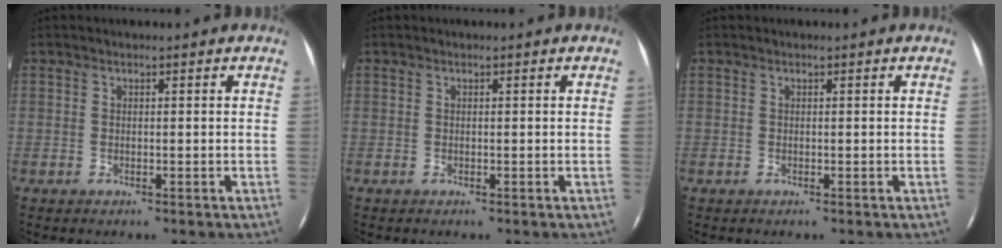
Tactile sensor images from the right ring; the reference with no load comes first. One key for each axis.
{"total": 0.0}
{"total": 0.0}